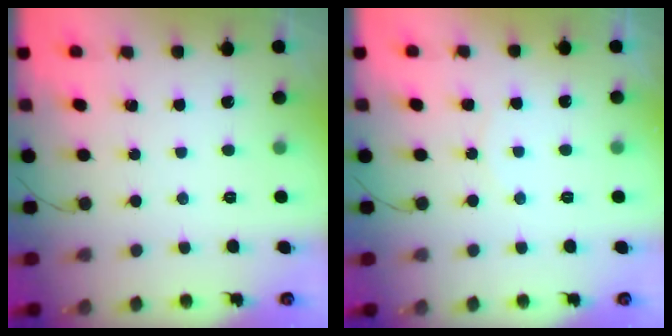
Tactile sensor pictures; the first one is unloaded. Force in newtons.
{"total": 2.8, "press": 2.8, "slide": 0.6}